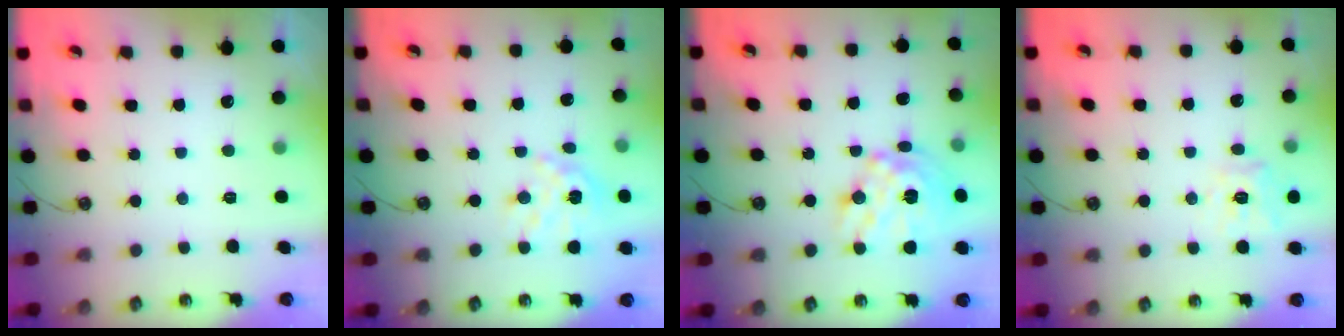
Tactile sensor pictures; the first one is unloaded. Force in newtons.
{"total": 12.1, "press": 12.0, "slide": 1.1}
{"total": 18.5, "press": 18.4, "slide": 1.6}
{"total": 11.5, "press": 11.4, "slide": 1.5}